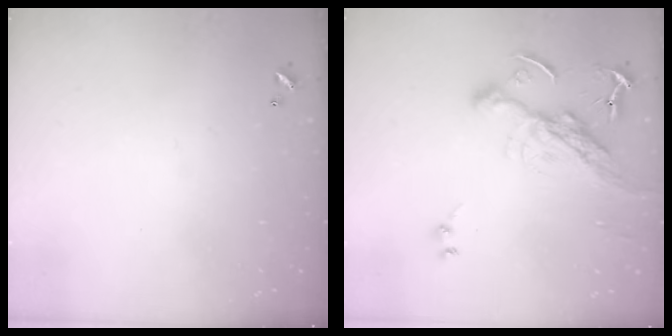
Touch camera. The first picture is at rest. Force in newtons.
{"total": 12.7, "press": 12.6, "slide": 1.7}